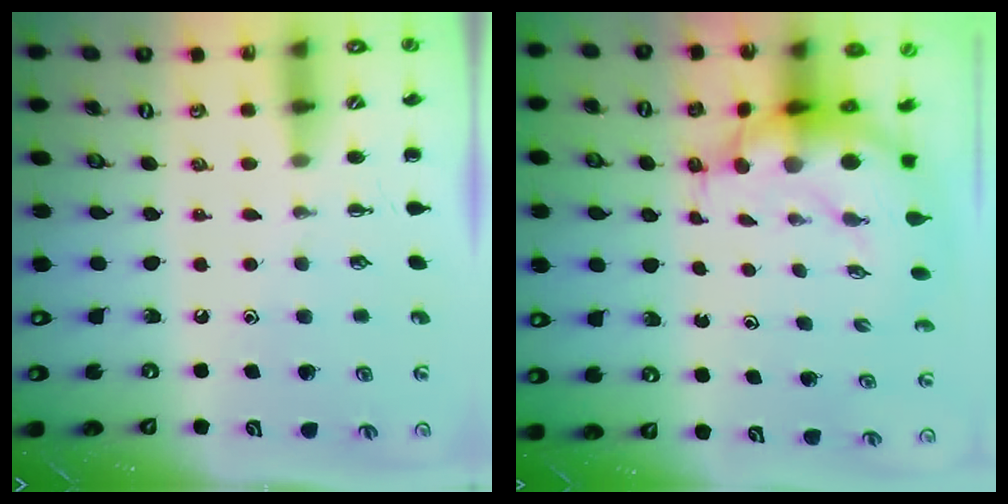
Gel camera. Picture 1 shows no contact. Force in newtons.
{"total": 7.9, "press": 7.6, "slide": 2.0}